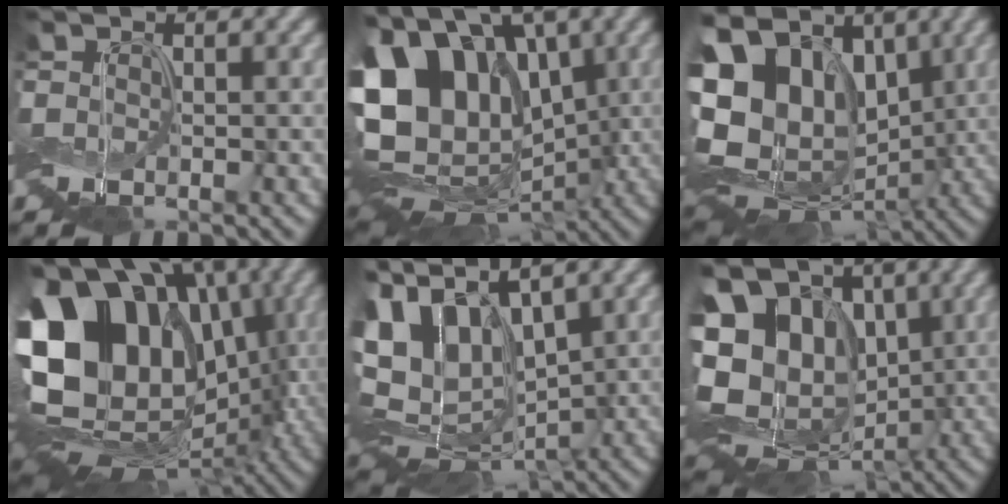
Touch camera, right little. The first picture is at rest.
{"total": 17.8, "force": [1.3, 12.2, 12.9], "torque": [-0.194, 0.020, 0.023]}
{"total": 14.7, "force": [1.2, 11.3, 9.3], "torque": [-0.172, 0.010, 0.032]}
{"total": 17.0, "force": [1.2, 12.7, 11.2], "torque": [-0.189, 0.013, 0.024]}
{"total": 12.5, "force": [2.6, 8.3, 9.1], "torque": [-0.181, 0.002, 0.061]}
{"total": 14.9, "force": [1.7, 11.4, 9.4], "torque": [-0.176, 0.013, 0.033]}